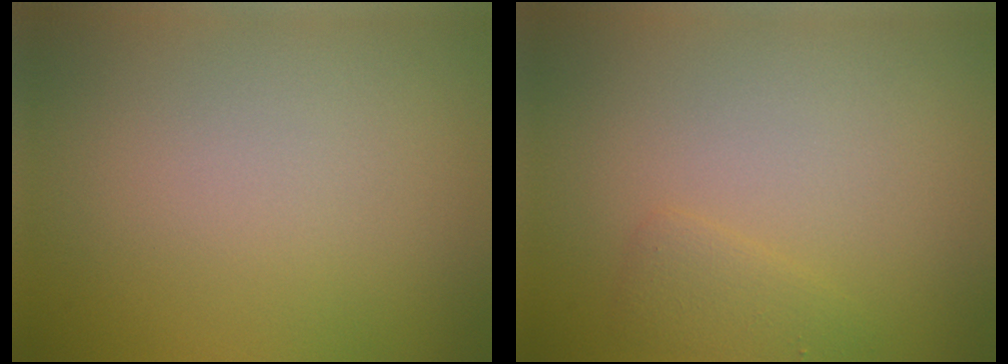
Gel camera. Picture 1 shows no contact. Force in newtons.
{"total": 1.4, "press": 1.4, "slide": 0.1}